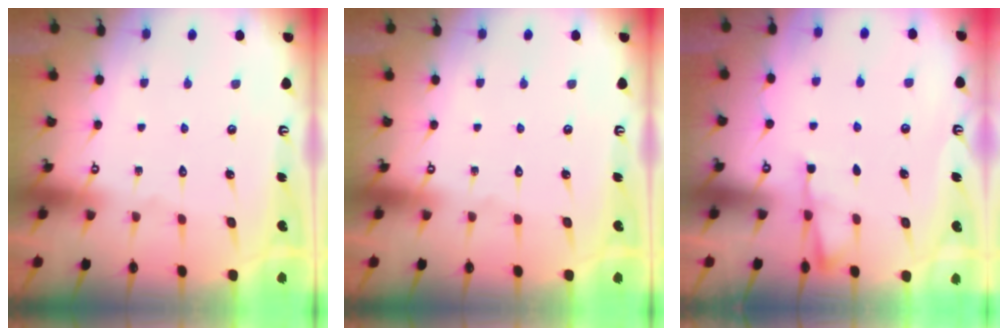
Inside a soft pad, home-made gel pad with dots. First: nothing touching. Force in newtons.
{"total": 0.0}
{"total": 3.6, "press": 3.5, "slide": 0.6}